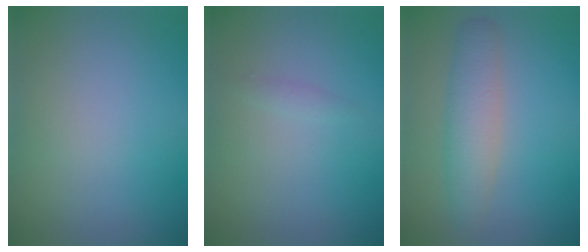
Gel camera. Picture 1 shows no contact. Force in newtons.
{"total": 0.7, "press": 0.7, "slide": 0.0}
{"total": 3.6, "press": 3.6, "slide": 0.1}